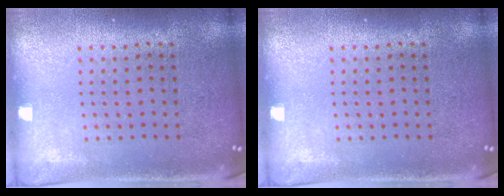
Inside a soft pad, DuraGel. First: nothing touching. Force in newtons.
{"total": 0.0}